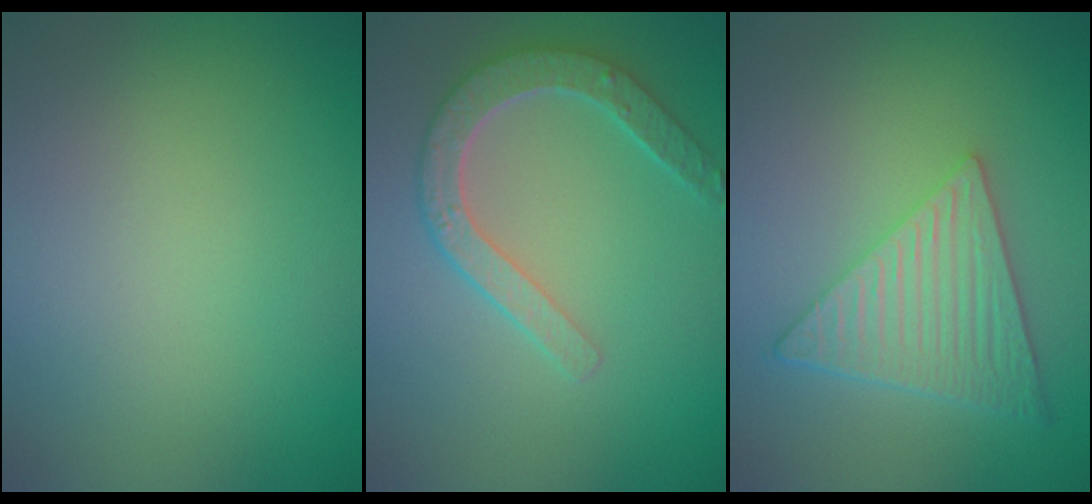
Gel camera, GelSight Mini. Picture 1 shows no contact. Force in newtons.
{"total": 4.6, "press": 3.8, "slide": 2.7}
{"total": 6.8, "press": 4.9, "slide": 4.7}